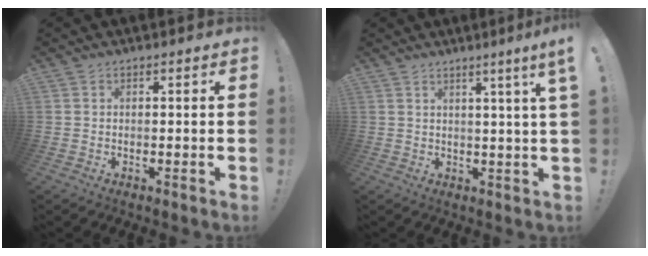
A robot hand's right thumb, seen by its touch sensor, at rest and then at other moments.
{"total": 5.2, "force": [2.3, -1.1, 4.5], "torque": [-0.055, -0.018, 0.029]}